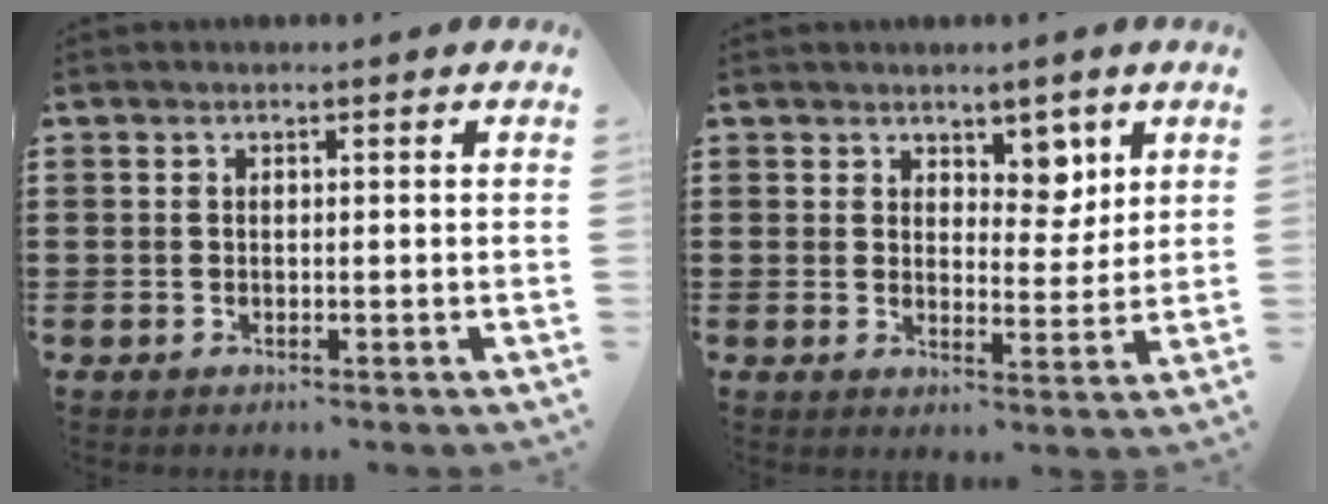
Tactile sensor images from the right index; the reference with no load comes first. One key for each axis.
{"total": 4.8, "fx": 3.3, "fy": 3.1, "fz": 1.5, "tx": -0.022, "ty": -0.008, "tz": 0.056}